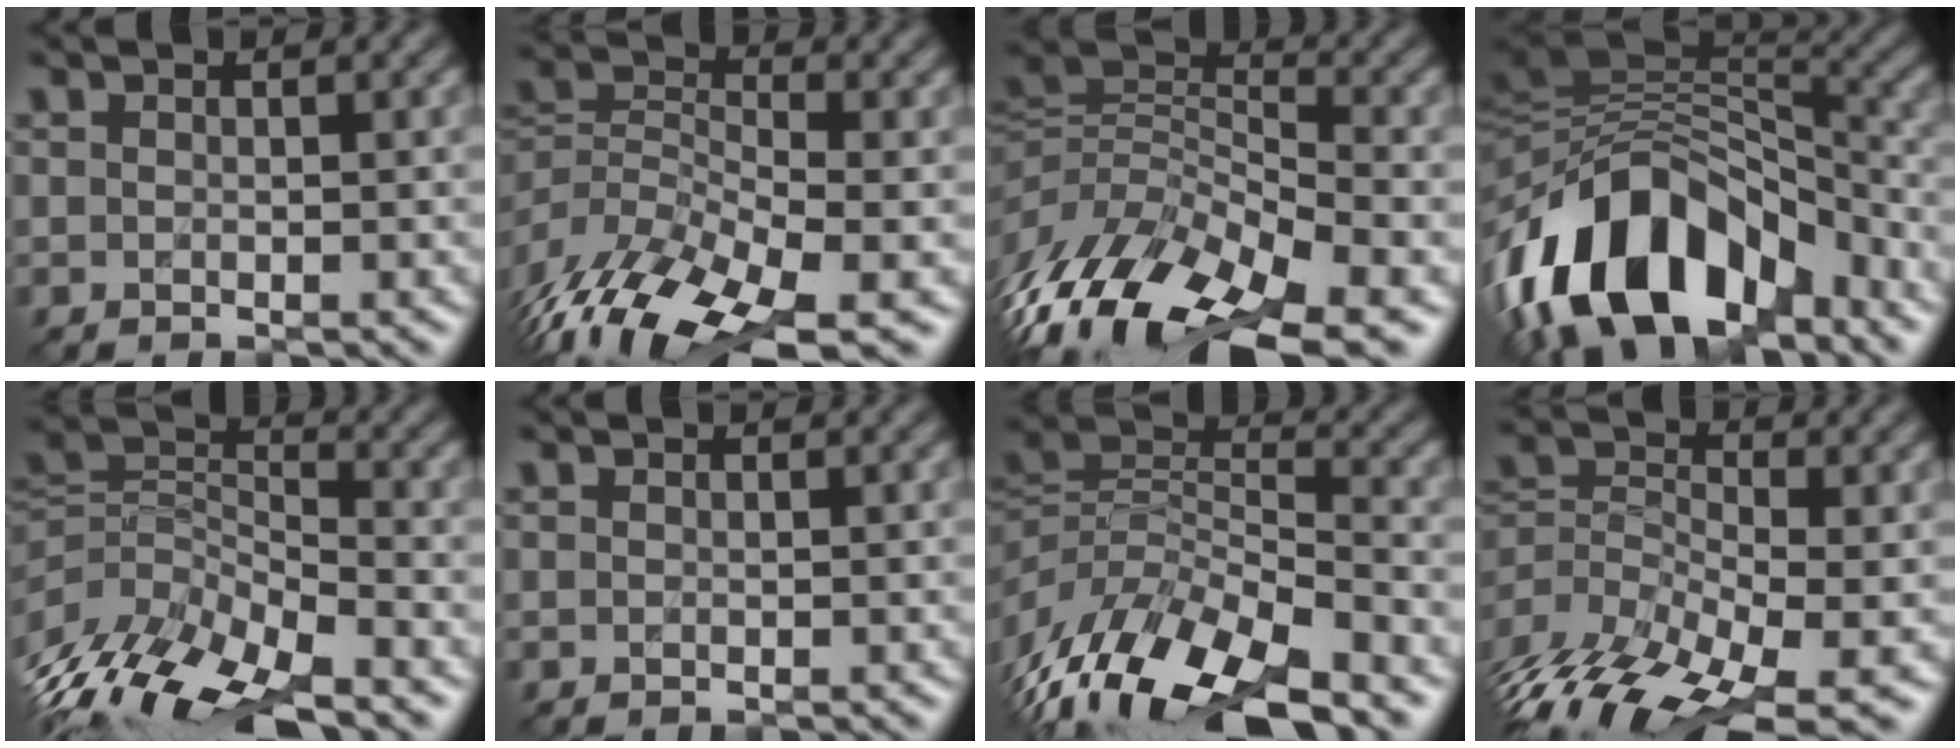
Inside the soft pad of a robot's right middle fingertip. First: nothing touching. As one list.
[{"total": 10.4, "force": [-6.4, 4.0, 7.2], "torque": [-0.140, -0.009, -0.117]}, {"total": 13.7, "force": [-7.5, 5.7, 9.9], "torque": [-0.208, 0.008, -0.140]}, {"total": 13.4, "force": [-7.5, 7.3, 8.4], "torque": [-0.149, 0.017, -0.135]}, {"total": 10.5, "force": [-6.3, 4.4, 7.1], "torque": [-0.146, -0.011, -0.112]}, {"total": 0.0}, {"total": 11.8, "force": [-6.8, 4.8, 8.4], "torque": [-0.169, -0.004, -0.117]}, {"total": 11.1, "force": [-7.1, 4.5, 7.2], "torque": [-0.161, -0.008, -0.124]}]